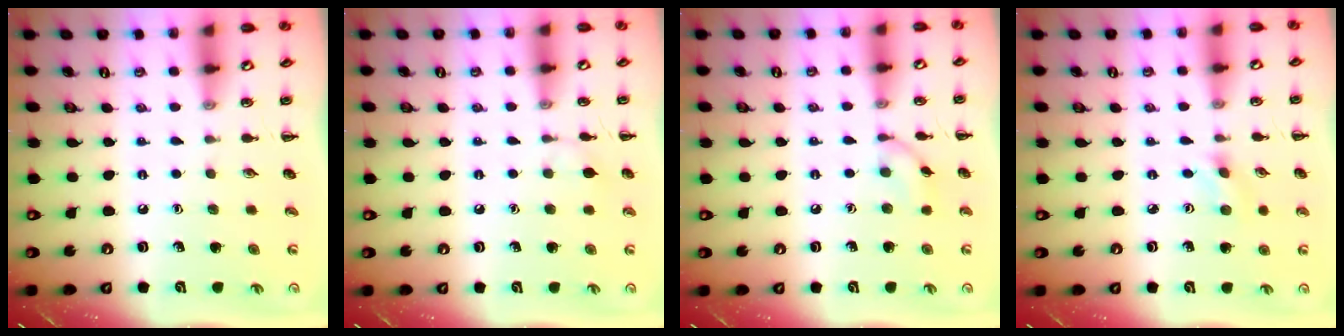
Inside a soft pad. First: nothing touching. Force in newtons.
{"total": 5.2, "press": 4.9, "slide": 1.8}
{"total": 6.7, "press": 6.6, "slide": 0.5}
{"total": 1.2, "press": 1.1, "slide": 0.3}